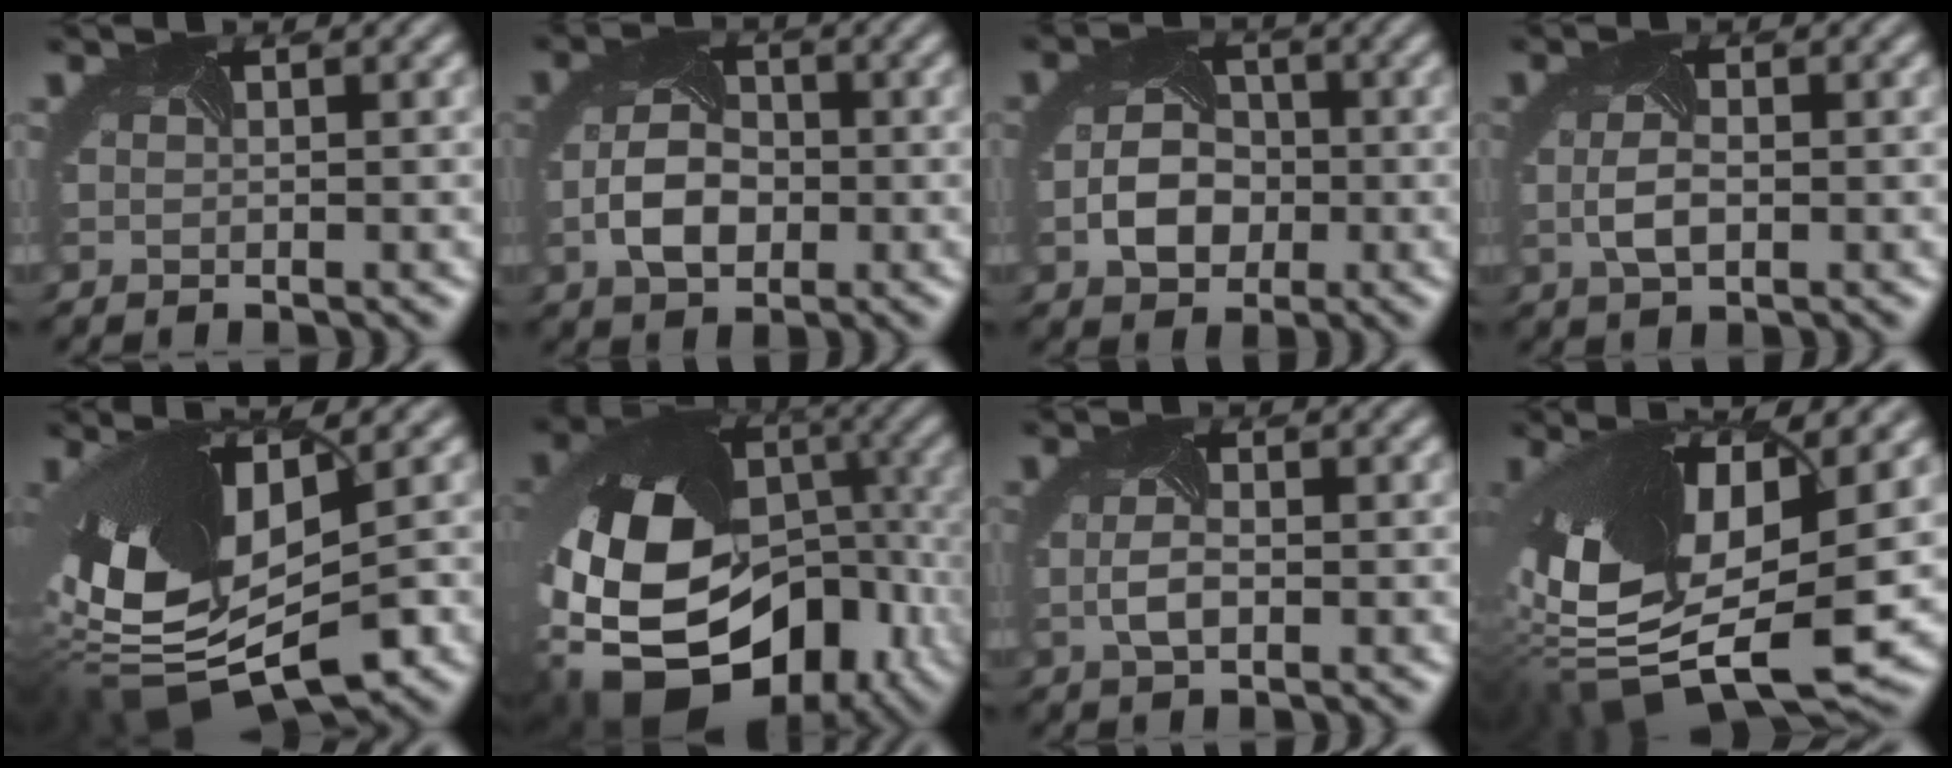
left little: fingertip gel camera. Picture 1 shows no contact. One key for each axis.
{"total": 4.5, "fx": -0.9, "fy": 3.3, "fz": 2.9, "tx": -0.078, "ty": -0.005, "tz": -0.020}
{"total": 3.9, "fx": -1.1, "fy": 3.2, "fz": 2.0, "tx": -0.049, "ty": -0.003, "tz": -0.020}
{"total": 2.3, "fx": -0.2, "fy": 1.3, "fz": 1.9, "tx": -0.058, "ty": -0.003, "tz": -0.004}
{"total": 14.8, "fx": -1.3, "fy": 7.9, "fz": 12.5, "tx": -0.258, "ty": -0.023, "tz": -0.009}
{"total": 21.5, "fx": -6.1, "fy": 16.0, "fz": 13.0, "tx": -0.242, "ty": -0.056, "tz": -0.114}
{"total": 1.9, "fx": -0.3, "fy": 1.0, "fz": 1.6, "tx": -0.053, "ty": -0.001, "tz": -0.007}
{"total": 16.0, "fx": 0.2, "fy": 7.8, "fz": 13.9, "tx": -0.300, "ty": -0.036, "tz": 0.024}